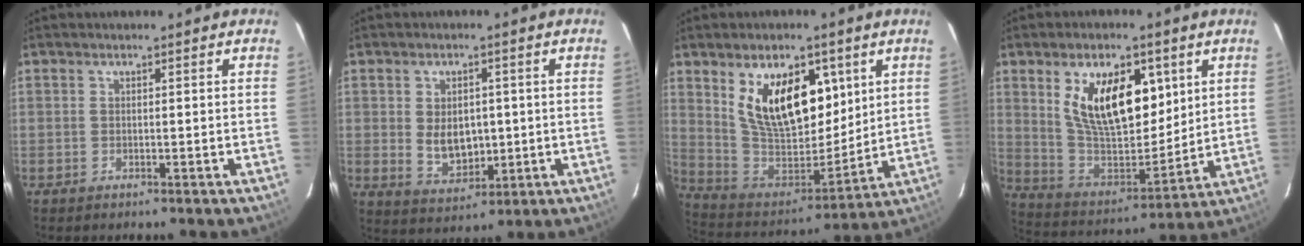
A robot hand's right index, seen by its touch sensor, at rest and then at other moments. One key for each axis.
{"total": 7.3, "fx": 0.2, "fy": 5.1, "fz": 5.2, "tx": -0.097, "ty": -0.003, "tz": 0.020}
{"total": 18.6, "fx": 7.6, "fy": 9.8, "fz": 13.9, "tx": -0.248, "ty": 0.001, "tz": 0.154}
{"total": 17.9, "fx": 6.8, "fy": 8.9, "fz": 14.0, "tx": -0.247, "ty": 0.002, "tz": 0.137}